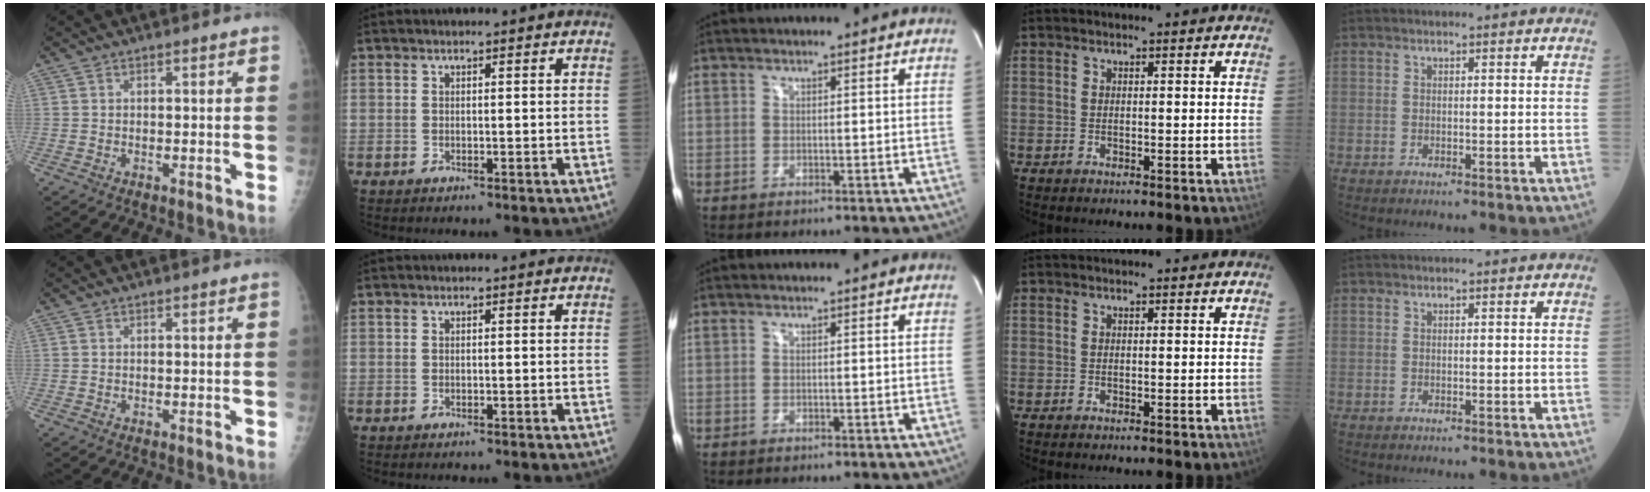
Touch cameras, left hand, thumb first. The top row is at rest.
{}